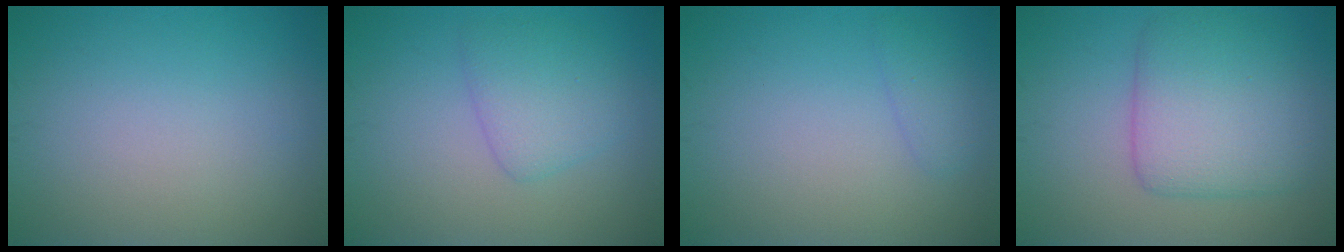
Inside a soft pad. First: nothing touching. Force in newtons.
{"total": 3.0, "press": 3.0, "slide": 0.2}
{"total": 1.3, "press": 1.3, "slide": 0.1}
{"total": 6.3, "press": 6.3, "slide": 0.1}